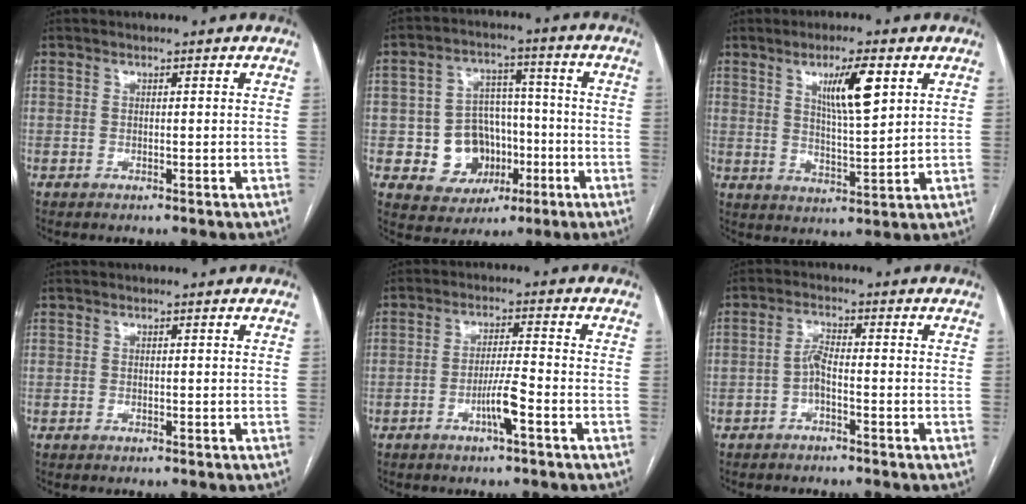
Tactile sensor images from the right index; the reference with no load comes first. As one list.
[{"total": 9.5, "force": [-2.3, 8.4, 4.0], "torque": [-0.065, 0.026, -0.023]}, {"total": 8.2, "force": [3.6, 1.1, 7.3], "torque": [-0.128, -0.004, 0.064]}, {"total": 0.0}, {"total": 4.6, "force": [-2.2, -0.3, 4.0], "torque": [-0.077, -0.002, -0.040]}, {"total": 2.6, "force": [-1.1, 0.4, 2.3], "torque": [-0.045, 0.008, -0.023]}]